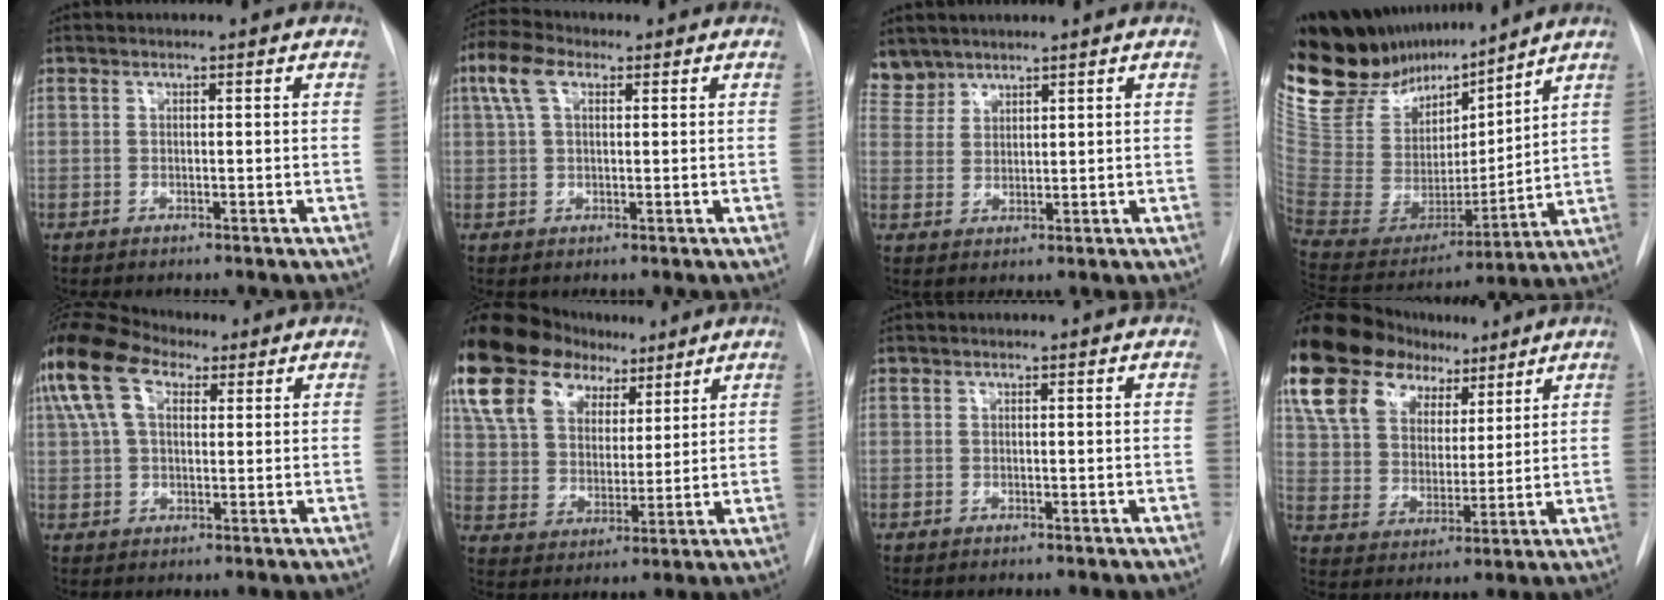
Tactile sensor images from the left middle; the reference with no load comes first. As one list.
[{"total": 5.8, "force": [2.5, 2.8, 4.4], "torque": [-0.108, 0.026, 0.048]}, {"total": 4.0, "force": [3.7, 1.5, -0.4], "torque": [0.012, 0.009, 0.080]}, {"total": 21.2, "force": [18.8, 5.4, 8.3], "torque": [-0.159, -0.010, 0.346]}, {"total": 12.0, "force": [5.8, 6.4, 8.3], "torque": [-0.193, 0.053, 0.110]}, {"total": 21.7, "force": [13.6, 13.0, 10.8], "torque": [-0.247, 0.073, 0.246]}, {"total": 0.0}, {"total": 19.0, "force": [12.2, 11.2, 9.3], "torque": [-0.186, 0.062, 0.218]}]